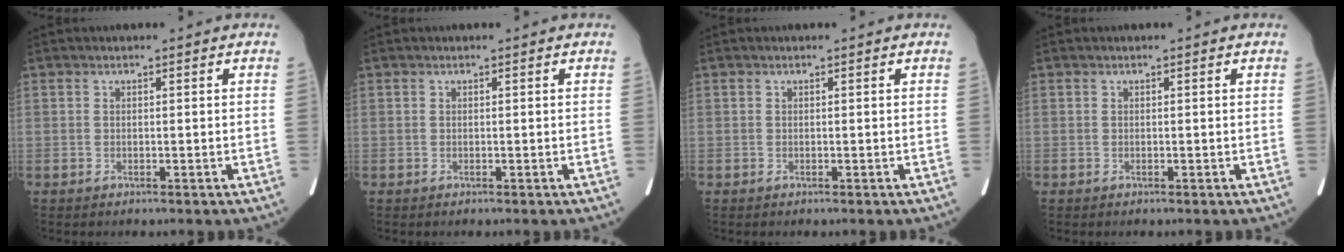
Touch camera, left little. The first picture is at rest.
{"total": 0.0}
{"total": 0.0}
{"total": 0.0}